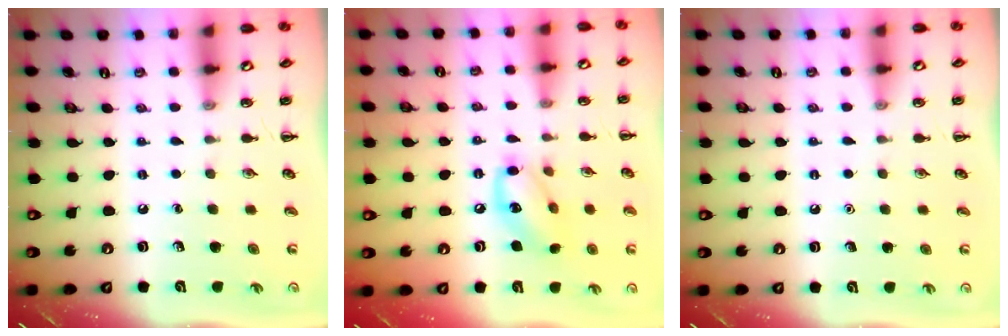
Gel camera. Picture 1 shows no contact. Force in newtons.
{"total": 12.7, "press": 12.6, "slide": 1.8}
{"total": 1.6, "press": 1.6, "slide": 0.1}